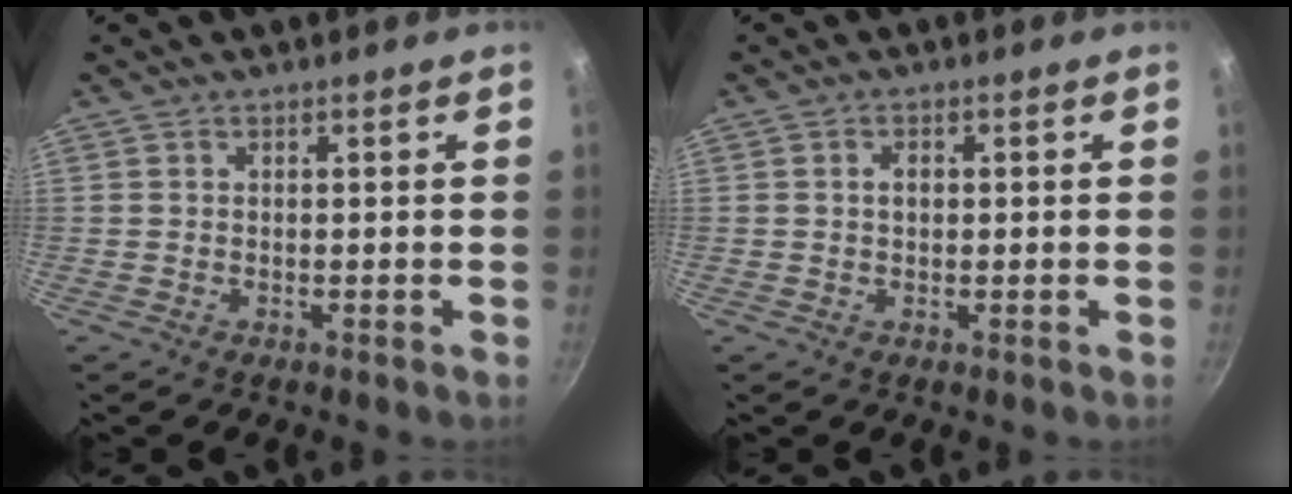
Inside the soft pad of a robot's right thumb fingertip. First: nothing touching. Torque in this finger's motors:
{"motor_torque": [-0.30, 0.39, 0.44, 0.13, 0.04]}